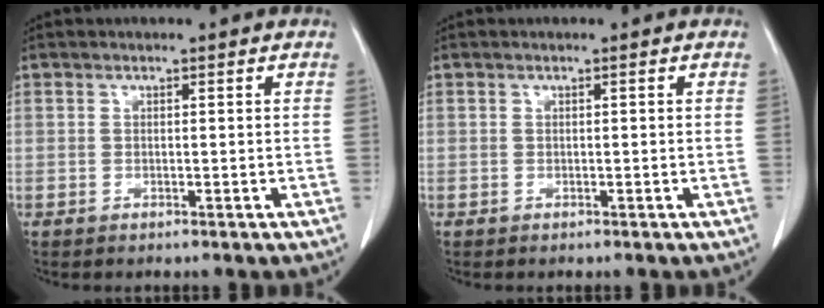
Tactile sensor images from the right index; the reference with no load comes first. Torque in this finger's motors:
{"motor_torque": [-0.07, 0.01, -0.03, -0.01]}